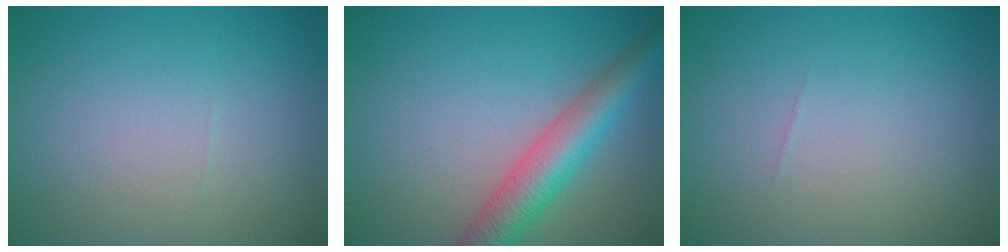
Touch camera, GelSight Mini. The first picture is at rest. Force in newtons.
{"total": 5.6, "press": 5.6, "slide": 0.2}
{"total": 0.0}